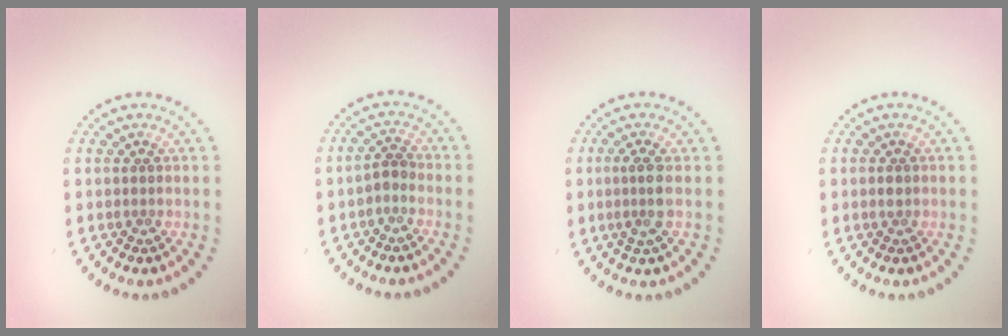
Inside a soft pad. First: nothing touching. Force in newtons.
{"total": 1.3, "press": 1.0, "slide": 0.8}
{"total": 2.0, "press": 1.7, "slide": 1.0}
{"total": 0.9, "press": 0.9, "slide": 0.1}